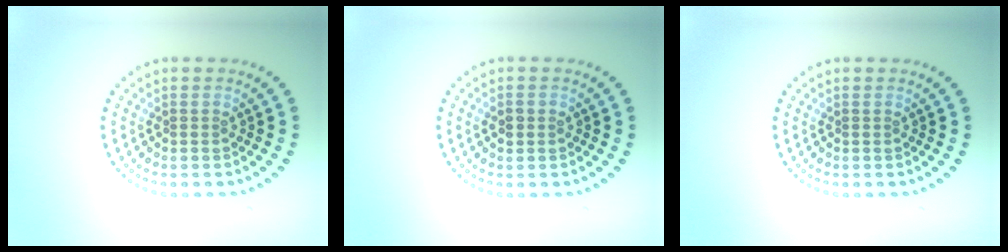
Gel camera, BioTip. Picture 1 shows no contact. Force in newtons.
{"total": 1.4, "press": 1.4, "slide": 0.2}
{"total": 0.0}